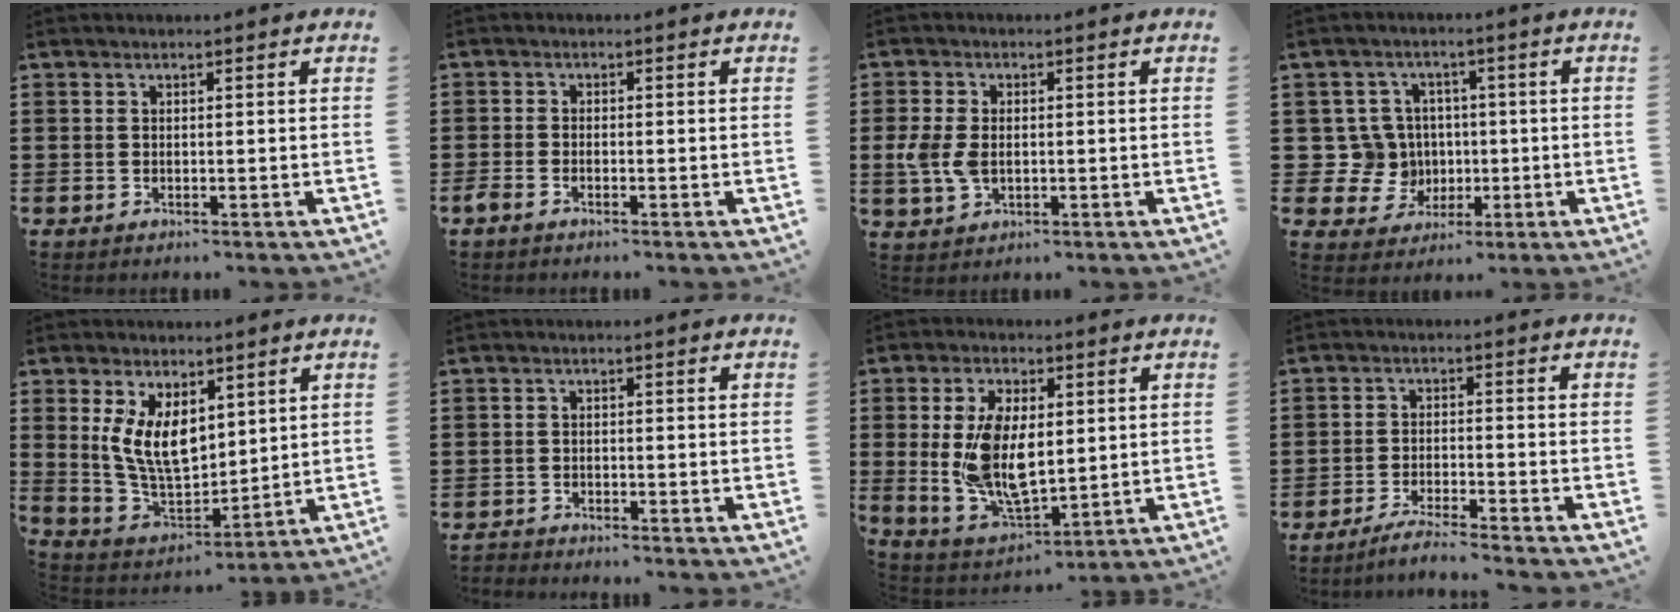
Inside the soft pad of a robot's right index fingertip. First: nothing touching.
{"total": 1.0, "force": [-0.8, 0.3, 0.5], "torque": [-0.019, -0.006, -0.017]}
{"total": 4.9, "force": [-0.2, 3.2, 3.7], "torque": [-0.101, -0.002, -0.010]}
{"total": 7.5, "force": [0.2, 7.2, 2.0], "torque": [-0.082, 0.015, 0.008]}
{"total": 8.4, "force": [3.4, 4.8, 5.9], "torque": [-0.142, -0.005, 0.065]}
{"total": 1.4, "force": [-1.4, 0.1, -0.2], "torque": [0.000, 0.003, -0.032]}
{"total": 11.3, "force": [1.3, 6.3, 9.2], "torque": [-0.192, 0.002, 0.025]}
{"total": 3.4, "force": [-3.2, -0.4, 0.9], "torque": [-0.017, -0.001, -0.064]}